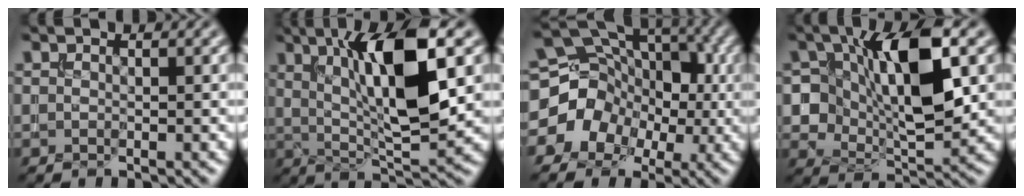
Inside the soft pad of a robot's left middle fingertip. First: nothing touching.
{"total": 10.6, "force": [3.0, 2.8, 9.7], "torque": [-0.154, 0.000, 0.052]}
{"total": 11.3, "force": [-1.9, 9.8, 5.4], "torque": [-0.081, 0.020, -0.056]}
{"total": 10.0, "force": [2.2, 5.2, 8.2], "torque": [-0.130, 0.006, 0.030]}